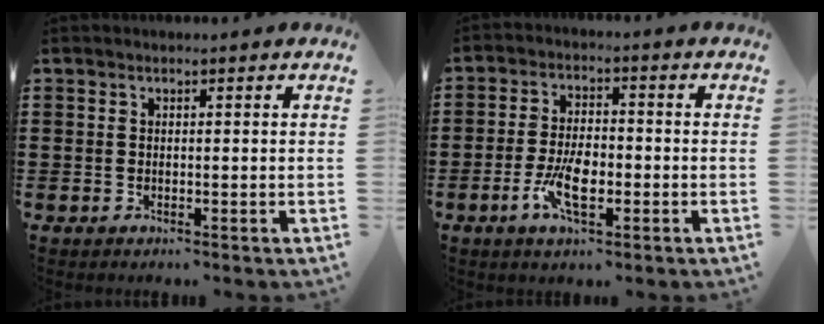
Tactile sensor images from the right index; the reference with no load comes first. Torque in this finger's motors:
{"motor_torque": [1.22, 0.92, 0.19, 0.18]}